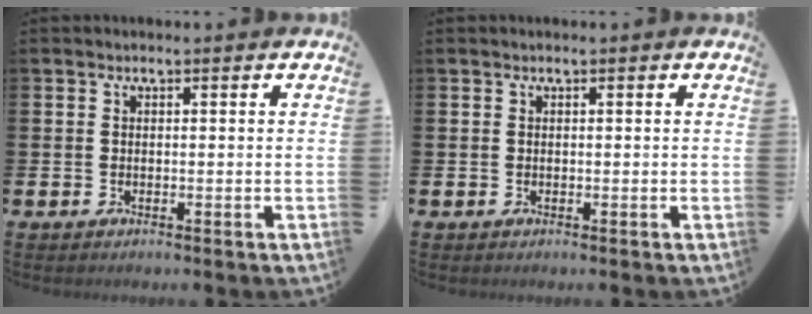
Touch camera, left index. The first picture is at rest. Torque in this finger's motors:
{"motor_torque": [0.92, -1.22, 0.31, 0.04]}